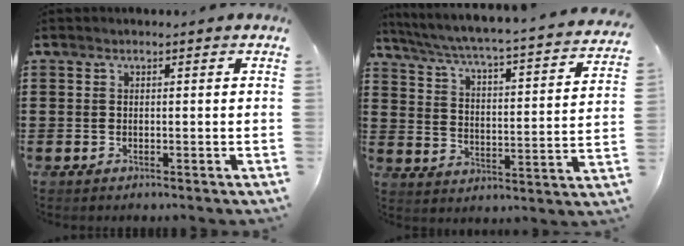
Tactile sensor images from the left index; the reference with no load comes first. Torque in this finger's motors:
{"motor_torque": [2.14, 0.00, 1.05, 0.21]}